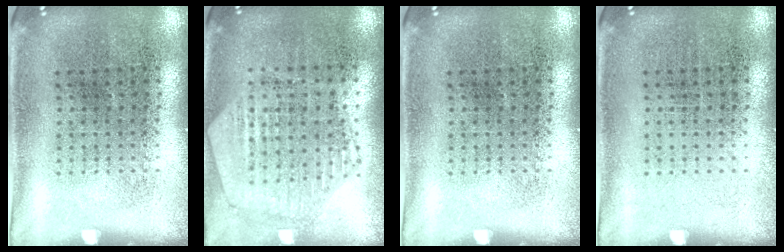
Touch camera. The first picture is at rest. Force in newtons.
{"total": 1.3, "press": 1.2, "slide": 0.2}
{"total": 0.0}
{"total": 0.0}